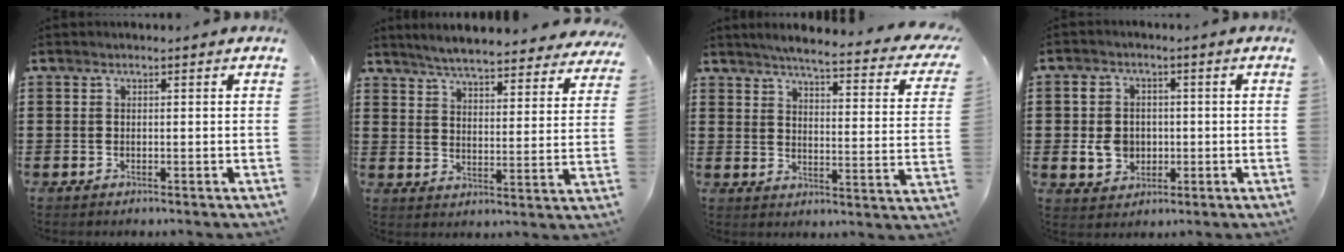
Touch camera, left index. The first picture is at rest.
{"total": 5.4, "force": [5.2, -0.1, 1.5], "torque": [-0.052, -0.033, 0.090]}
{"total": 4.7, "force": [4.1, -0.4, 2.4], "torque": [-0.058, -0.036, 0.060]}
{"total": 5.4, "force": [-0.6, 4.7, 2.6], "torque": [-0.072, 0.008, -0.014]}